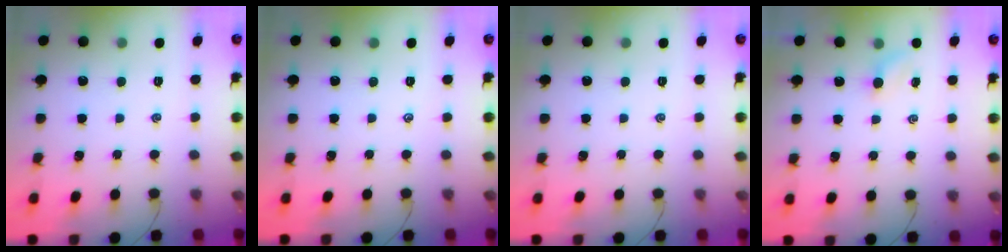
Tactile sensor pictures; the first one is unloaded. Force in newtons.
{"total": 0.0}
{"total": 0.0}
{"total": 2.6, "press": 2.4, "slide": 0.8}